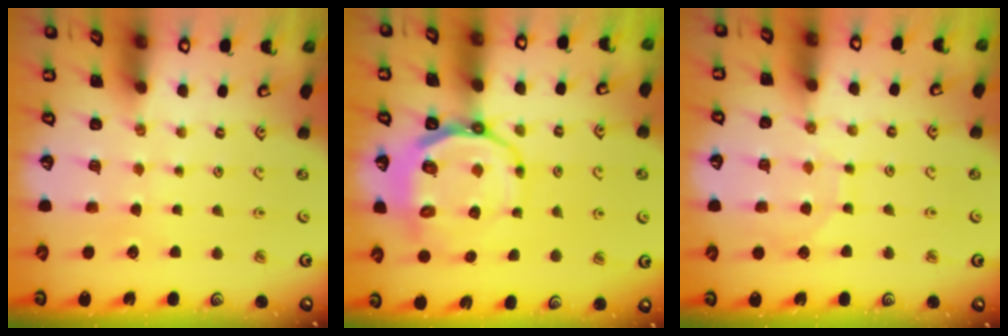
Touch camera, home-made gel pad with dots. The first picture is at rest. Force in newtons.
{"total": 12.7, "press": 12.4, "slide": 3.0}
{"total": 6.2, "press": 6.1, "slide": 0.5}